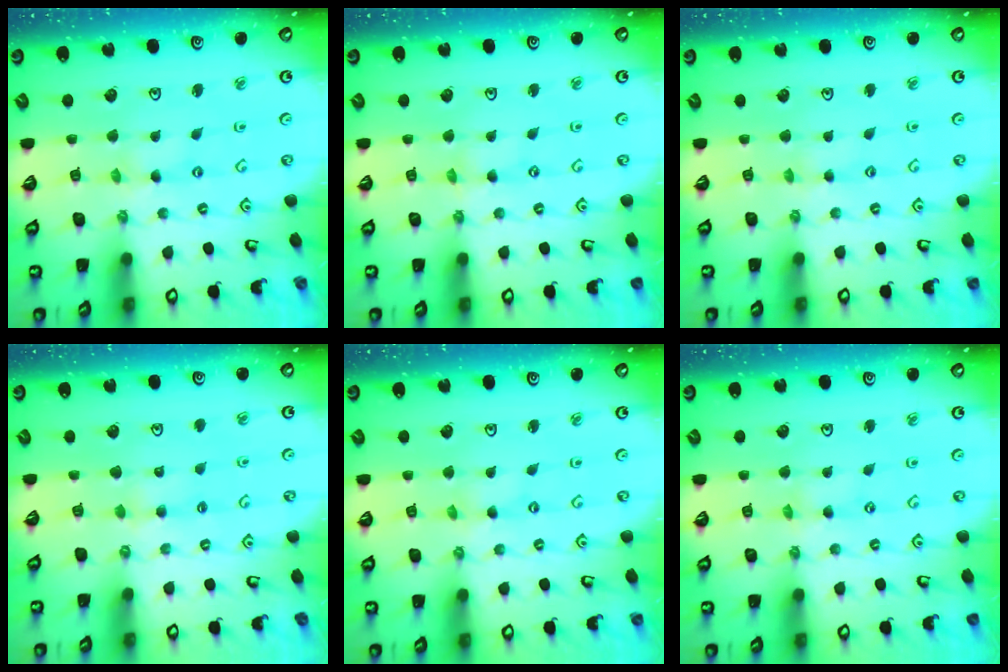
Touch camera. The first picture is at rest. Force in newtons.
{"total": 0.9, "press": 0.9, "slide": 0.3}
{"total": 1.2, "press": 1.2, "slide": 0.3}
{"total": 3.6, "press": 3.6, "slide": 0.5}
{"total": 0.0}
{"total": 0.8, "press": 0.8, "slide": 0.2}